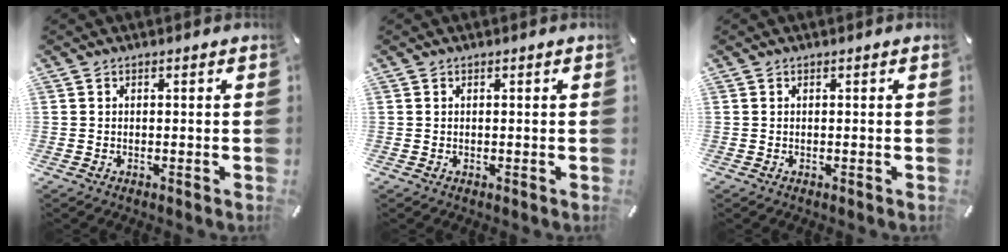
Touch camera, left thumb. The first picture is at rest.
{"total": 0.0}
{"total": 0.0}